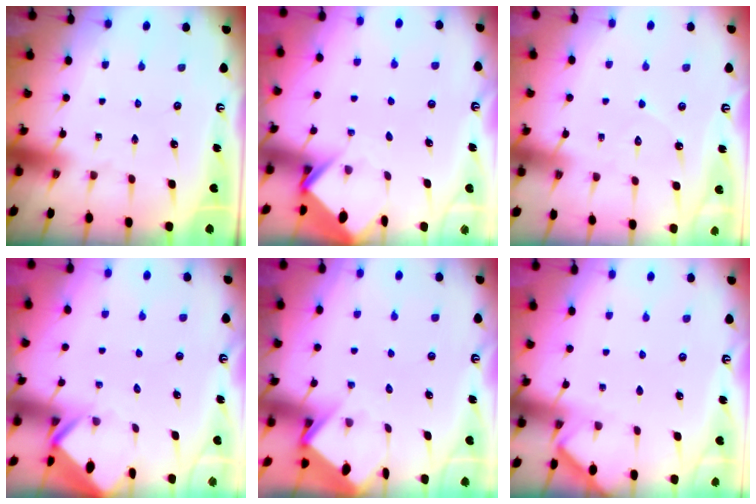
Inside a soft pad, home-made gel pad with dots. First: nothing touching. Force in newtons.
{"total": 3.9, "press": 3.9, "slide": 0.1}
{"total": 4.7, "press": 4.7, "slide": 0.5}
{"total": 2.8, "press": 2.8, "slide": 0.1}
{"total": 3.9, "press": 3.9, "slide": 0.3}
{"total": 3.0, "press": 2.9, "slide": 0.3}